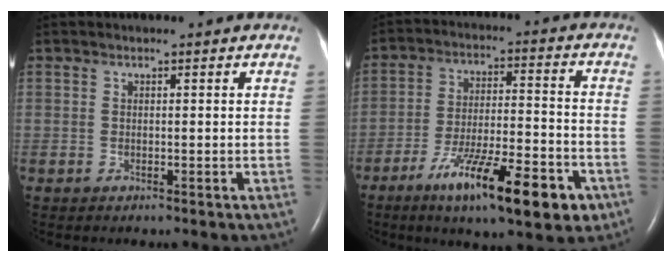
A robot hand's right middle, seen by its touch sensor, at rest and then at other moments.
{"total": 16.0, "force": [-8.9, 2.9, 13.0], "torque": [-0.191, -0.009, -0.137]}